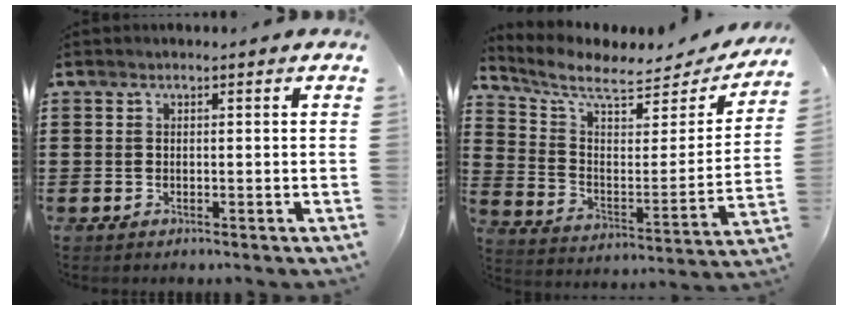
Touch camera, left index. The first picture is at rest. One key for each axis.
{"total": 7.4, "fx": 6.2, "fy": 2.0, "fz": 3.6, "tx": -0.101, "ty": -0.039, "tz": 0.105}